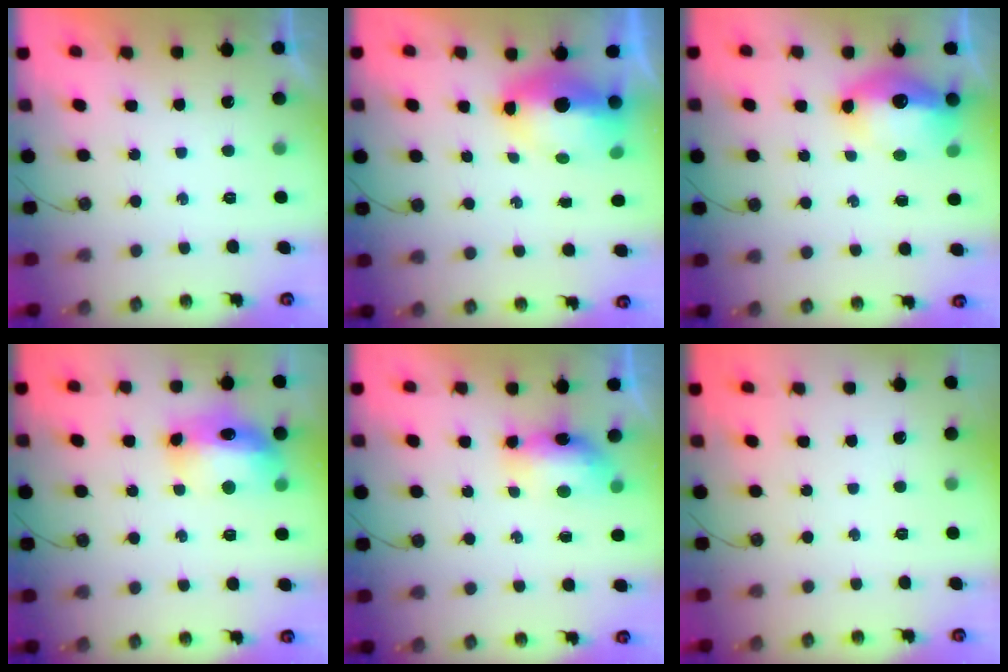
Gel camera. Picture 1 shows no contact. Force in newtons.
{"total": 9.5, "press": 9.5, "slide": 1.0}
{"total": 13.9, "press": 13.3, "slide": 4.1}
{"total": 13.3, "press": 13.2, "slide": 1.2}
{"total": 7.2, "press": 7.2, "slide": 0.7}
{"total": 0.0}